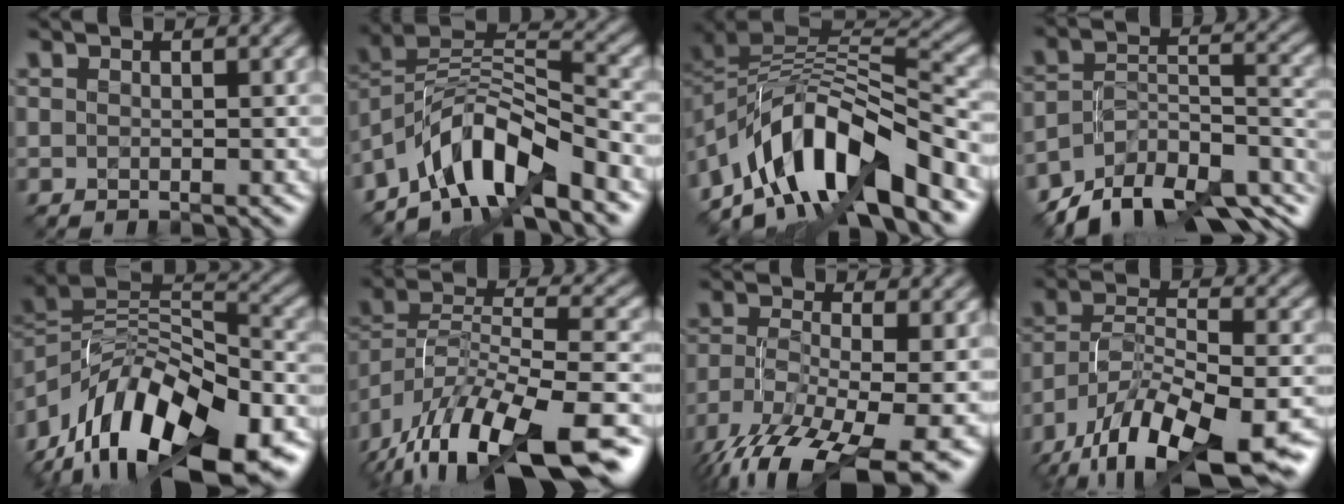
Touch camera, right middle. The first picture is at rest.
{"total": 8.7, "force": [-5.9, 2.9, 5.8], "torque": [-0.085, 0.009, -0.117]}
{"total": 11.5, "force": [-6.2, 4.7, 8.4], "torque": [-0.131, 0.011, -0.114]}
{"total": 11.2, "force": [-8.6, 4.8, 5.4], "torque": [-0.090, -0.002, -0.139]}
{"total": 16.1, "force": [-8.8, 7.8, 11.0], "torque": [-0.210, 0.010, -0.149]}
{"total": 16.0, "force": [-10.8, 5.7, 10.4], "torque": [-0.206, -0.005, -0.168]}
{"total": 13.5, "force": [-9.1, 4.2, 9.0], "torque": [-0.191, -0.040, -0.144]}
{"total": 17.5, "force": [-13.0, 6.6, 9.7], "torque": [-0.165, -0.022, -0.189]}